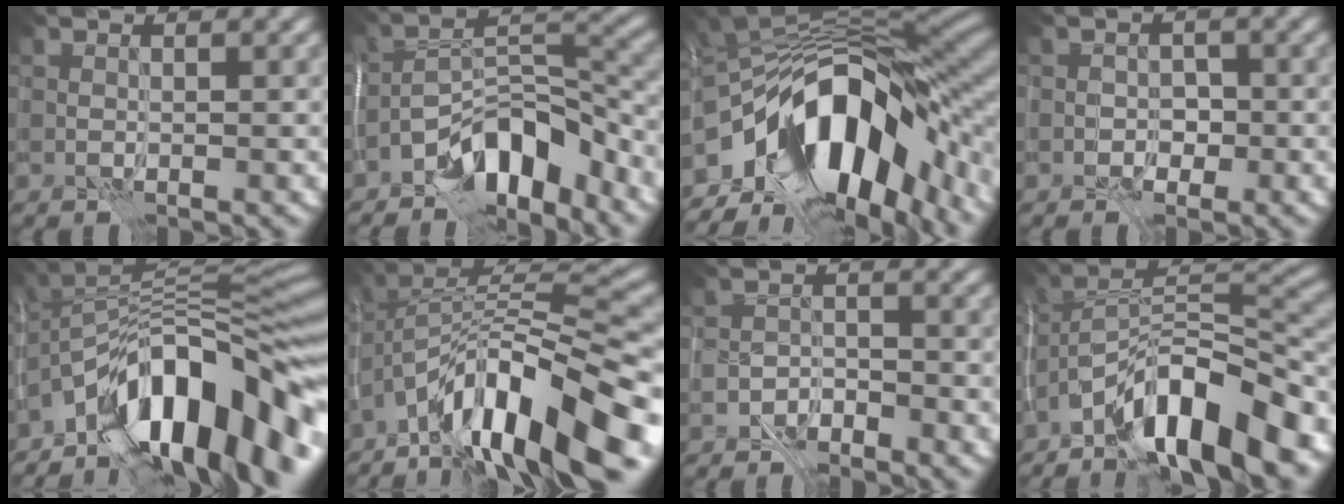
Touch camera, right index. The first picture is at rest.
{"total": 7.8, "force": [-5.5, 3.1, 4.6], "torque": [-0.059, 0.011, -0.107]}
{"total": 15.1, "force": [-5.4, 8.2, 11.5], "torque": [-0.187, 0.015, -0.094]}
{"total": 1.5, "force": [-0.7, 1.1, 0.7], "torque": [-0.005, 0.003, -0.014]}
{"total": 13.4, "force": [-7.0, 5.3, 10.1], "torque": [-0.144, 0.029, -0.128]}
{"total": 14.3, "force": [-8.4, 4.1, 10.9], "torque": [-0.182, 0.022, -0.148]}
{"total": 2.4, "force": [-2.1, 0.9, 0.5], "torque": [-0.008, 0.005, -0.047]}
{"total": 11.9, "force": [-7.6, 3.7, 8.3], "torque": [-0.126, 0.016, -0.150]}